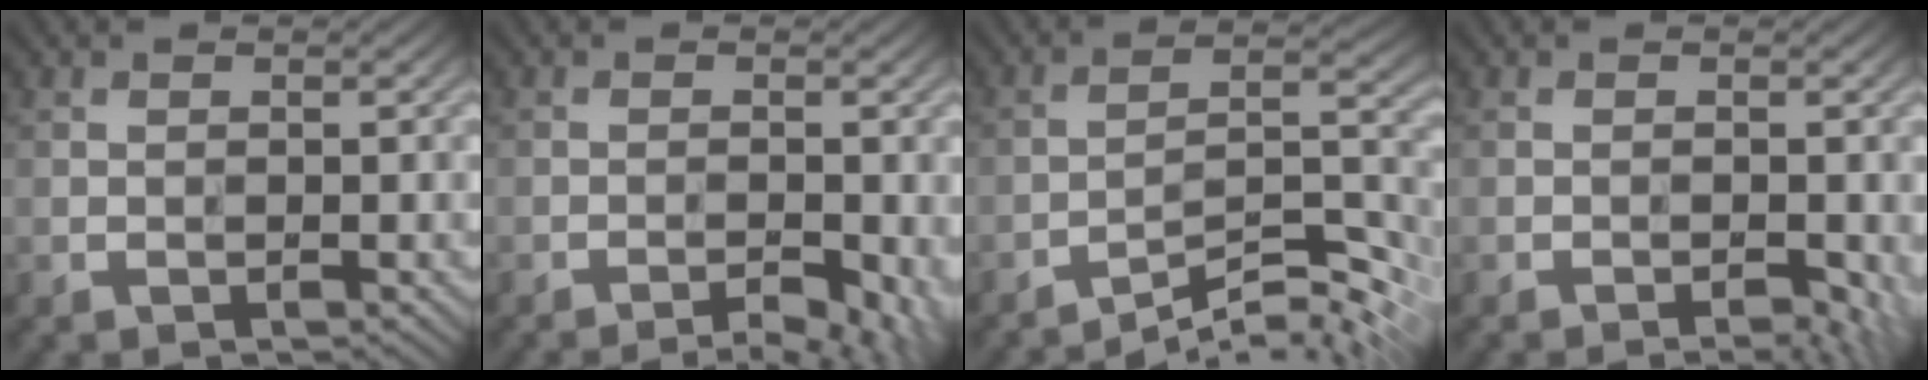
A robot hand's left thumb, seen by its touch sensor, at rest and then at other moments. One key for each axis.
{"total": 4.0, "fx": -2.6, "fy": 0.8, "fz": 3.0, "tx": -0.041, "ty": -0.001, "tz": -0.037}
{"total": 9.2, "fx": -7.1, "fy": 1.4, "fz": 5.7, "tx": -0.092, "ty": 0.012, "tz": -0.124}
{"total": 2.2, "fx": -1.2, "fy": 0.5, "fz": 1.7, "tx": -0.024, "ty": 0.001, "tz": -0.014}